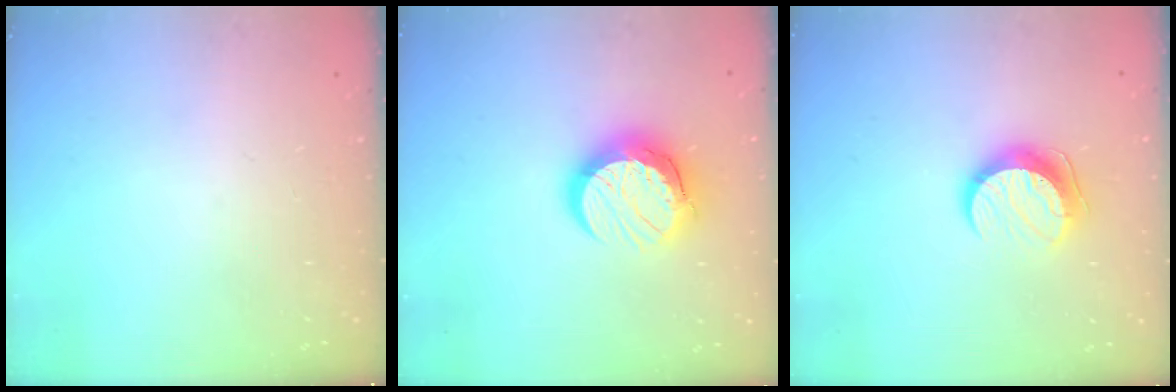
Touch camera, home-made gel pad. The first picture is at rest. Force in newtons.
{"total": 13.1, "press": 13.1, "slide": 1.2}
{"total": 9.7, "press": 9.7, "slide": 0.8}